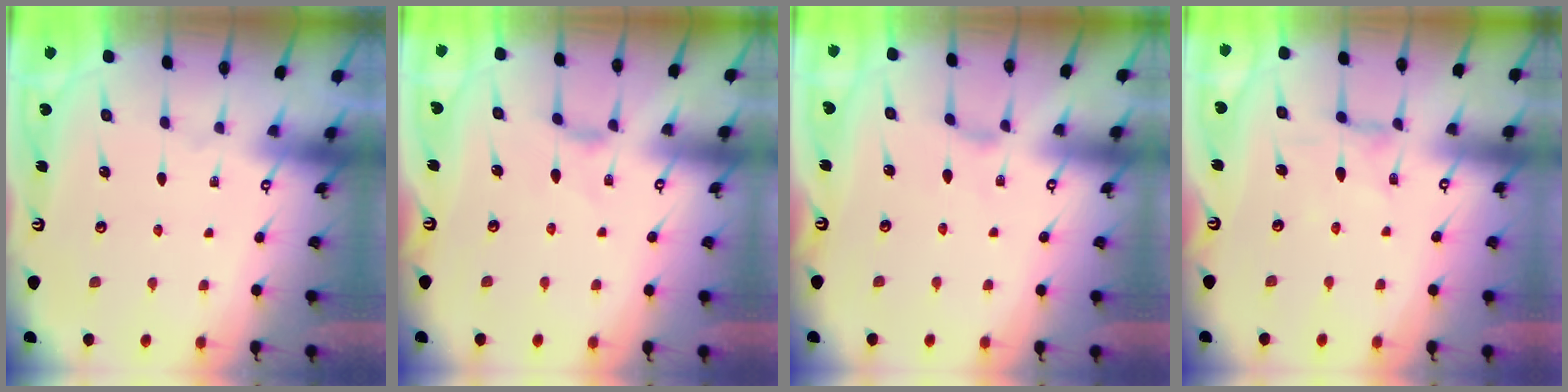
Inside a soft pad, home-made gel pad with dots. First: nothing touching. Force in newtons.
{"total": 1.6, "press": 1.6, "slide": 0.4}
{"total": 1.7, "press": 1.6, "slide": 0.4}
{"total": 2.3, "press": 2.3, "slide": 0.4}